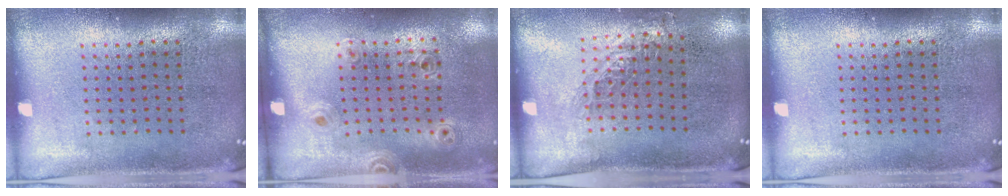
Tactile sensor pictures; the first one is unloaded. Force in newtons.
{"total": 1.1, "press": 1.0, "slide": 0.5}
{"total": 0.8, "press": 0.8, "slide": 0.2}
{"total": 0.0}